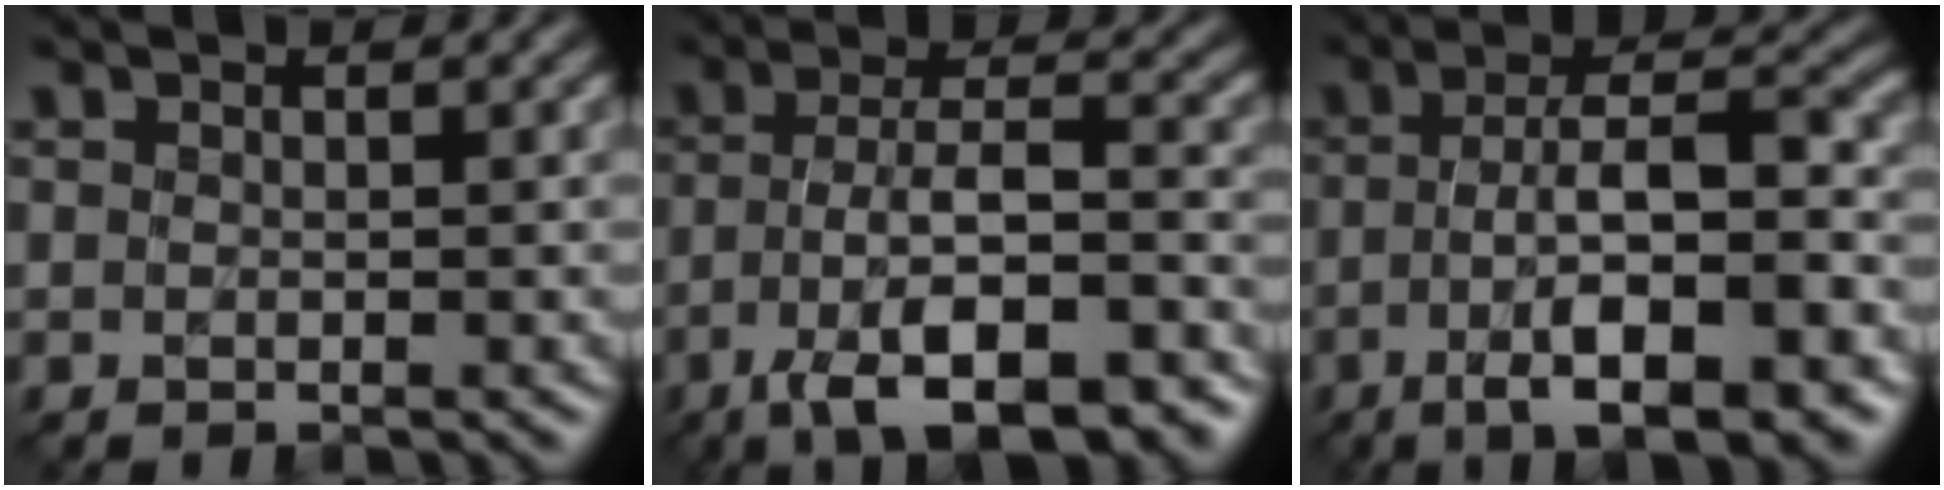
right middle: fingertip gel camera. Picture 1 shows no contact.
{"total": 10.9, "force": [-5.6, 3.9, 8.6], "torque": [-0.146, -0.003, -0.090]}
{"total": 10.4, "force": [-3.5, 3.2, 9.3], "torque": [-0.144, 0.007, -0.051]}